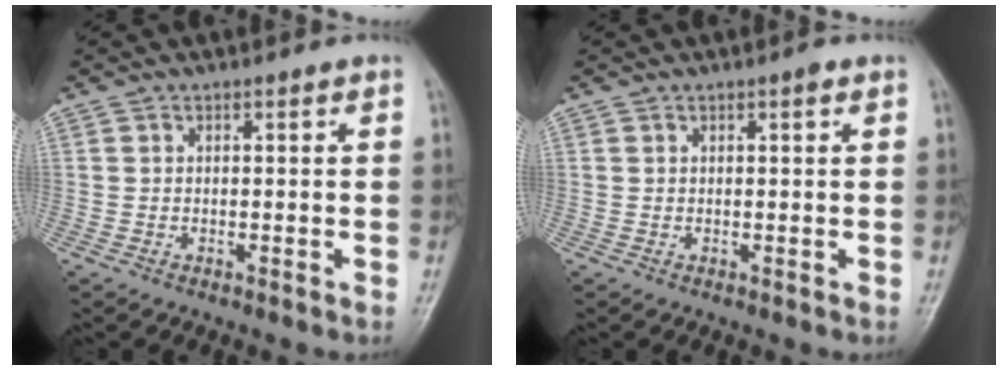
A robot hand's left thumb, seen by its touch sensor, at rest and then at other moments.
{"total": 1.0, "force": [0.6, 0.2, 0.9], "torque": [-0.012, 0.001, 0.005]}